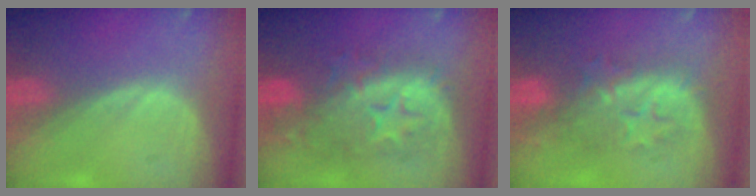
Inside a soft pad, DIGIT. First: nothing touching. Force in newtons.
{"total": 9.6, "press": 9.6, "slide": 0.5}
{"total": 7.9, "press": 7.8, "slide": 1.3}